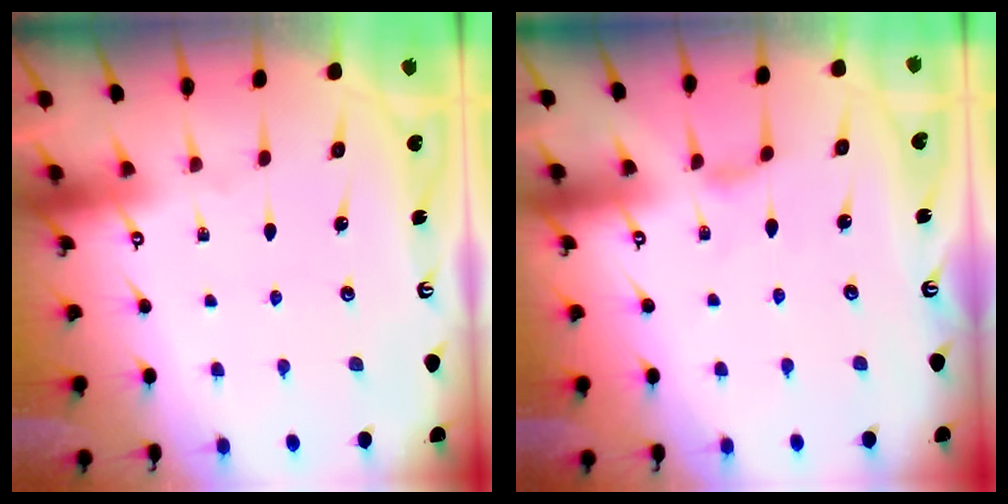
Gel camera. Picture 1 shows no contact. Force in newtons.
{"total": 1.9, "press": 1.9, "slide": 0.4}